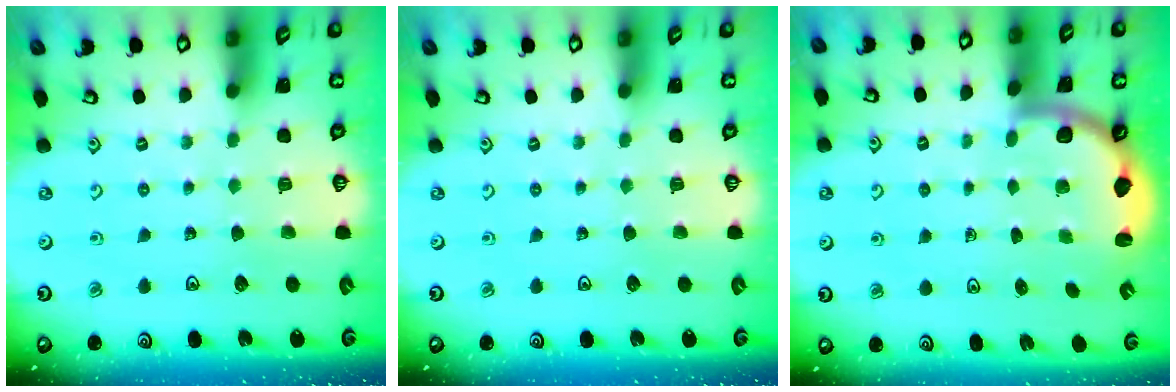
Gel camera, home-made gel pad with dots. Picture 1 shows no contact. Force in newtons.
{"total": 0.0}
{"total": 2.6, "press": 2.5, "slide": 0.6}